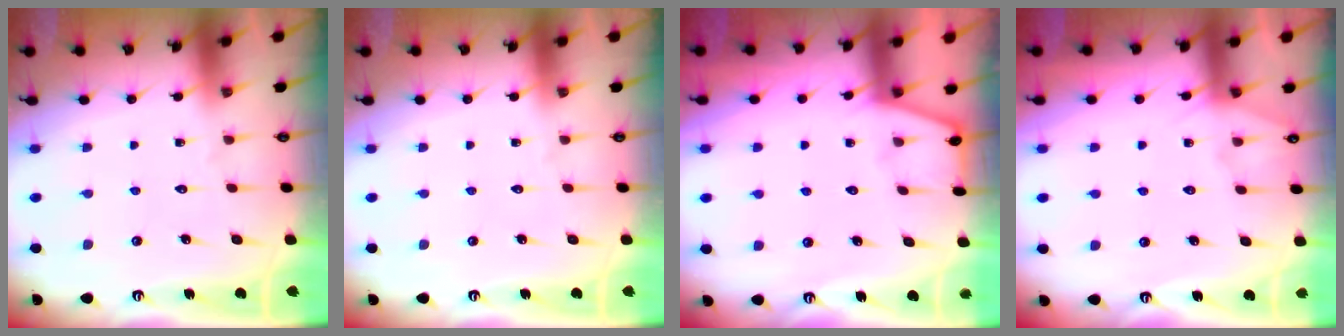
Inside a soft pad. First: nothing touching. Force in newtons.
{"total": 0.0}
{"total": 2.6, "press": 2.6, "slide": 0.4}
{"total": 4.8, "press": 4.8, "slide": 0.7}